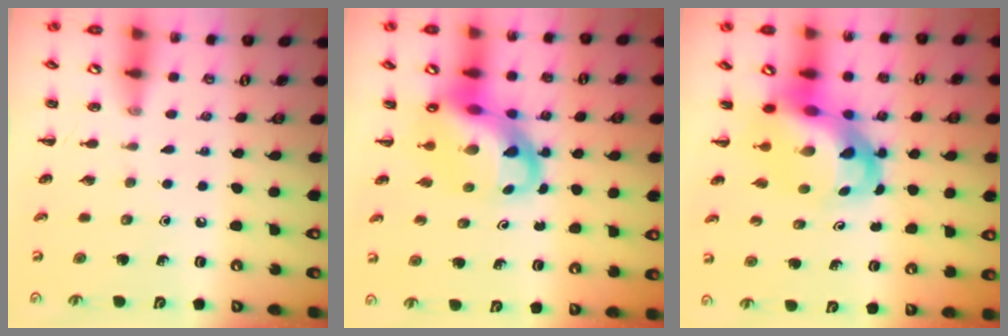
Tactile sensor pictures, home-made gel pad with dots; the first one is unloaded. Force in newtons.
{"total": 11.1, "press": 10.7, "slide": 3.0}
{"total": 7.9, "press": 7.6, "slide": 2.3}